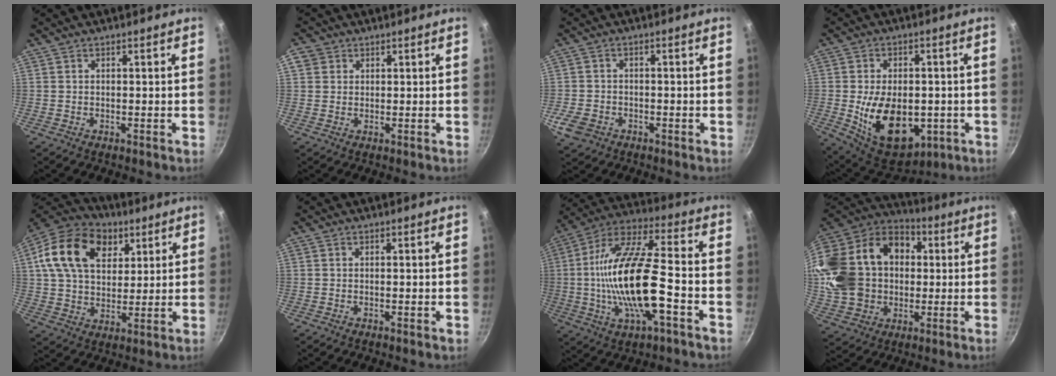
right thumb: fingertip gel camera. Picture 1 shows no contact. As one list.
[{"total": 2.8, "force": [0.9, 2.5, 0.7], "torque": [0.007, 0.005, 0.012]}, {"total": 5.3, "force": [-2.2, 4.0, 2.6], "torque": [-0.055, 0.015, -0.040]}, {"total": 17.7, "force": [-3.2, 11.1, 13.3], "torque": [-0.190, -0.006, -0.031]}, {"total": 19.3, "force": [7.4, 13.3, 11.9], "torque": [-0.189, 0.000, 0.118]}, {"total": 0.6, "force": [-0.1, 0.1, 0.6], "torque": [-0.010, 0.000, -0.002]}, {"total": 20.8, "force": [-3.9, 6.8, 19.2], "torque": [-0.367, 0.027, -0.080]}, {"total": 28.2, "force": [2.3, 21.9, 17.6], "torque": [-0.347, 0.053, 0.050]}]